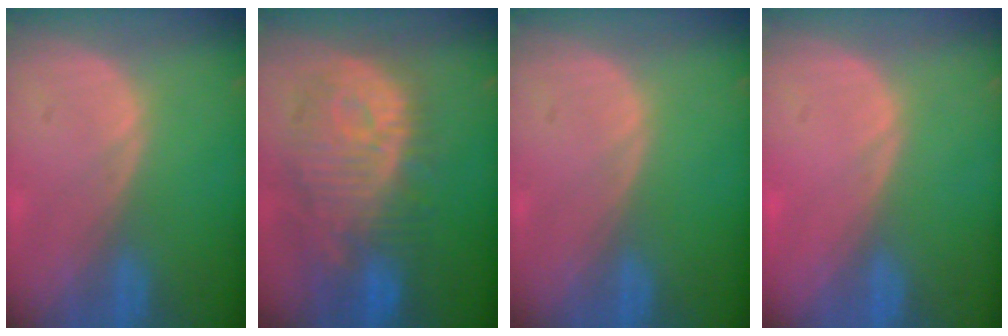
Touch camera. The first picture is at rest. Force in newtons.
{"total": 12.0, "press": 10.9, "slide": 5.0}
{"total": 0.0}
{"total": 0.5, "press": 0.0, "slide": 0.5}